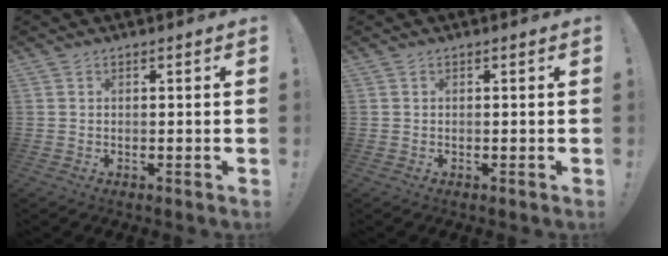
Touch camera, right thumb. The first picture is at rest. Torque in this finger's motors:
{"motor_torque": [-0.27, -0.38, -0.15, 0.09, 0.00]}